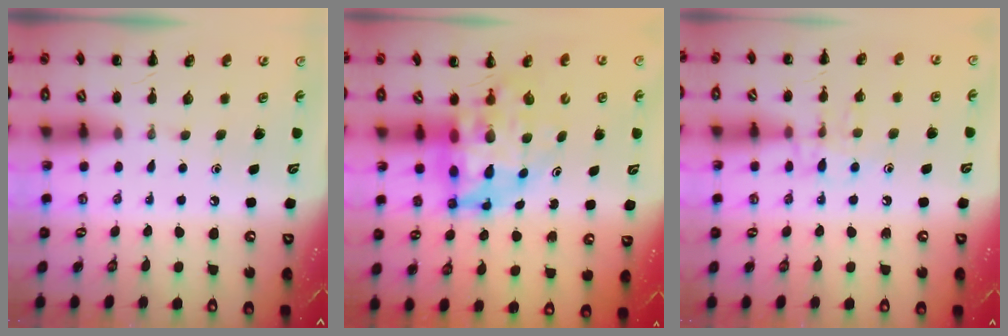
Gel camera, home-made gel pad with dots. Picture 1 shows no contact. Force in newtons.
{"total": 9.2, "press": 8.7, "slide": 2.7}
{"total": 8.9, "press": 8.9, "slide": 0.7}